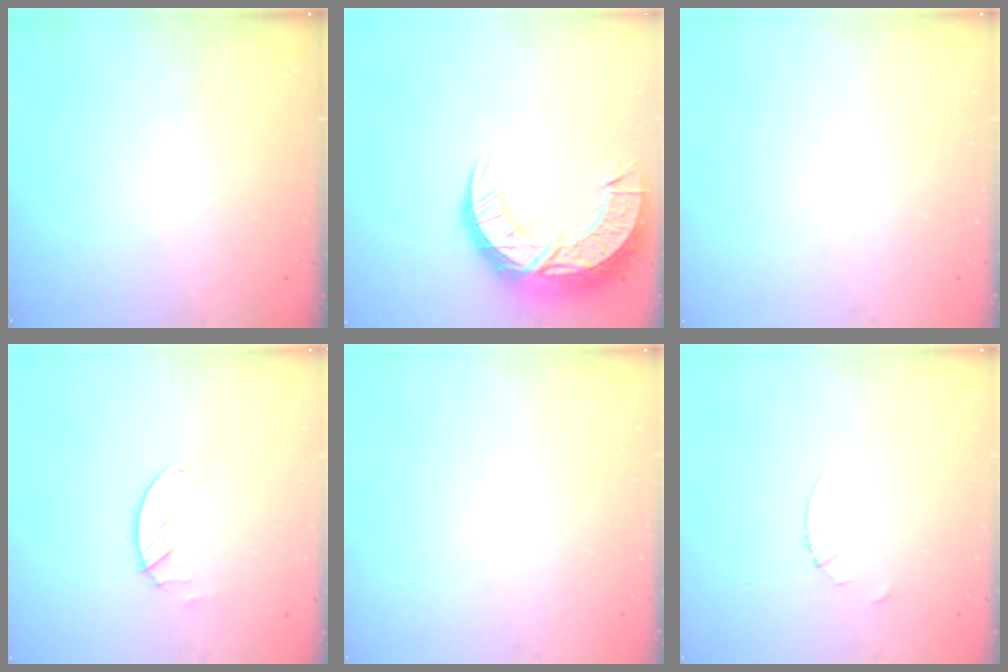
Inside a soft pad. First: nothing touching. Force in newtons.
{"total": 17.6, "press": 17.6, "slide": 1.4}
{"total": 0.0}
{"total": 2.0, "press": 2.0, "slide": 0.2}
{"total": 0.0}
{"total": 2.7, "press": 2.7, "slide": 0.3}